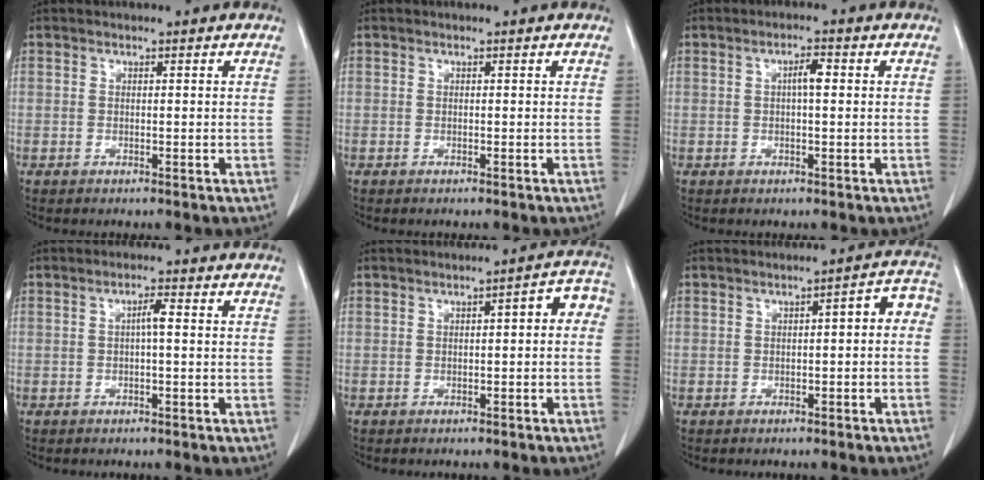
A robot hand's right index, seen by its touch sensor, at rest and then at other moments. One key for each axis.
{"total": 0.0}
{"total": 2.5, "fx": 0.4, "fy": 0.5, "fz": 2.5, "tx": -0.043, "ty": 0.004, "tz": 0.006}
{"total": 2.0, "fx": 0.0, "fy": 0.2, "fz": 2.0, "tx": -0.034, "ty": 0.004, "tz": 0.001}
{"total": 4.0, "fx": 0.0, "fy": 1.4, "fz": 3.8, "tx": -0.040, "ty": 0.028, "tz": -0.006}
{"total": 4.2, "fx": -0.5, "fy": 1.5, "fz": 3.9, "tx": -0.043, "ty": 0.029, "tz": -0.011}